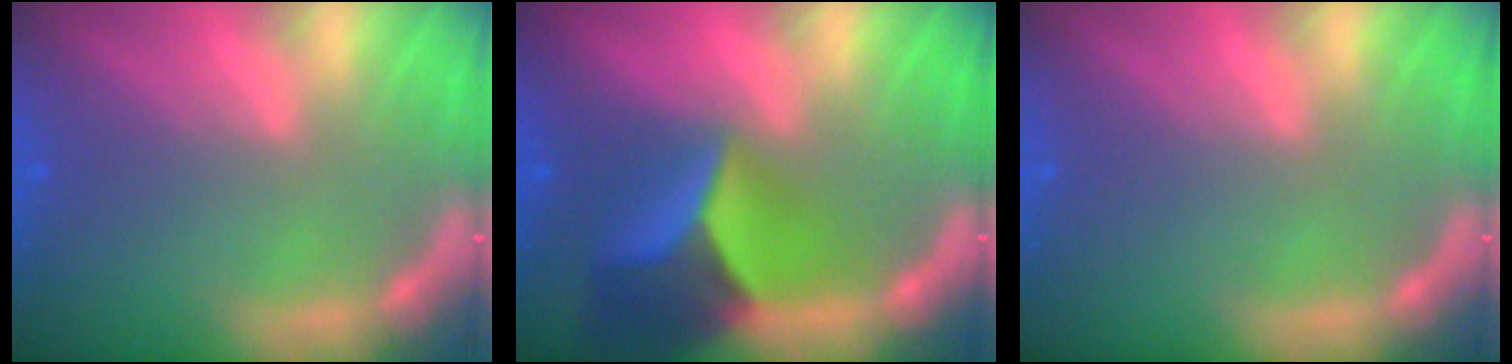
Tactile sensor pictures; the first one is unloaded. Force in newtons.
{"total": 8.4}
{"total": 0.0}